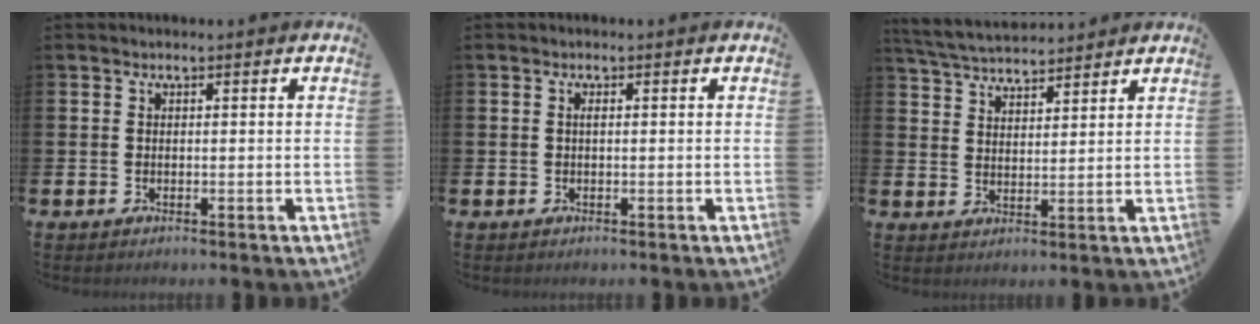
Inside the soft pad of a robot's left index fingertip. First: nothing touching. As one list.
[{"total": 0.6, "force": [0.1, 0.1, 0.5], "torque": [-0.014, 0.001, 0.003]}, {"total": 4.9, "force": [4.8, 0.8, 0.6], "torque": [-0.034, -0.022, 0.086]}]